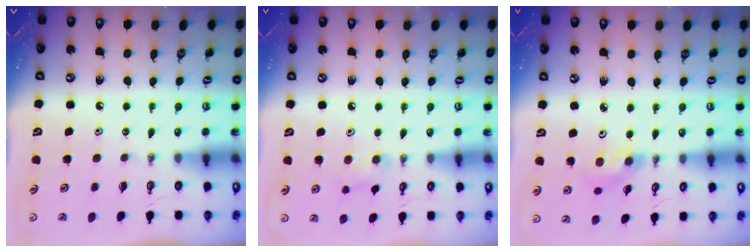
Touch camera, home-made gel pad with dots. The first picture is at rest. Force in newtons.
{"total": 6.9, "press": 6.7, "slide": 1.3}
{"total": 4.8, "press": 4.6, "slide": 1.5}